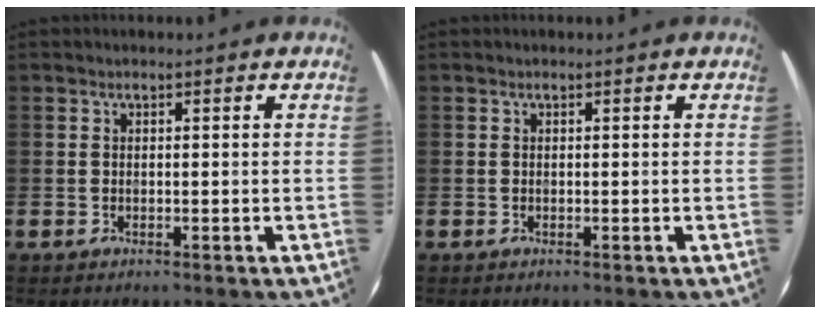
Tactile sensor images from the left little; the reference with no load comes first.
{"total": 0.0}